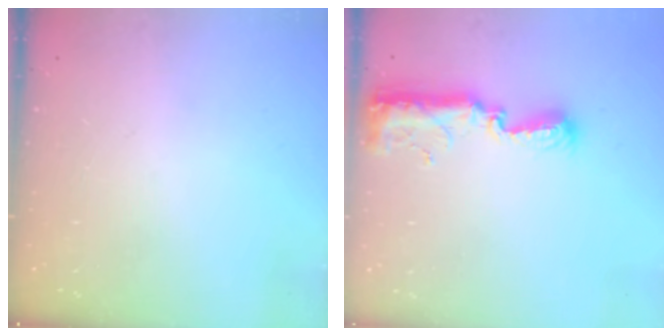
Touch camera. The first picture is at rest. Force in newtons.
{"total": 12.8, "press": 11.4, "slide": 5.9}